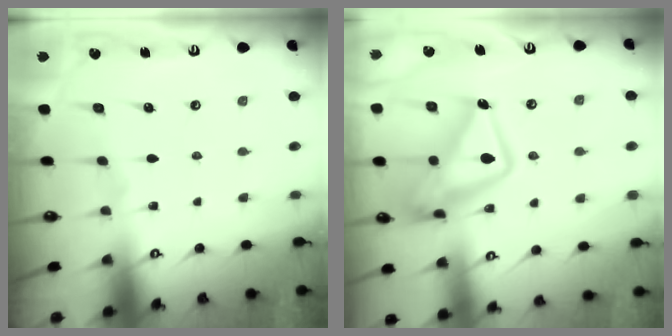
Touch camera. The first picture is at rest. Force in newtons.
{"total": 15.8, "press": 15.8, "slide": 1.3}